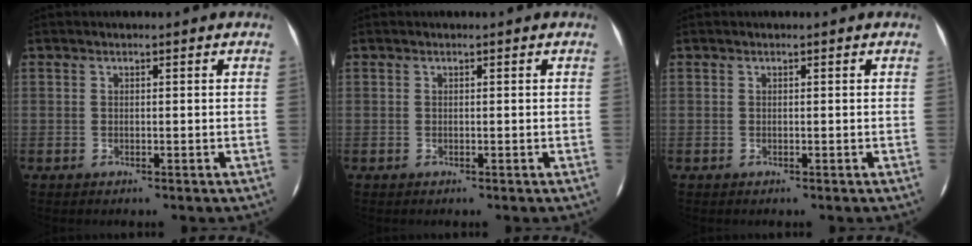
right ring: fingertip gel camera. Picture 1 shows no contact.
{"total": 0.0}
{"total": 0.0}